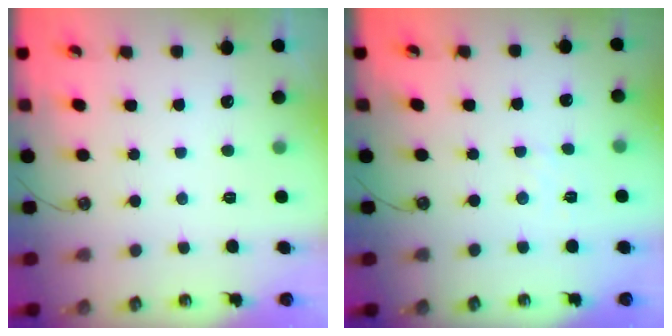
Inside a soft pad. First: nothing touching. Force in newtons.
{"total": 3.0, "press": 3.0, "slide": 0.5}